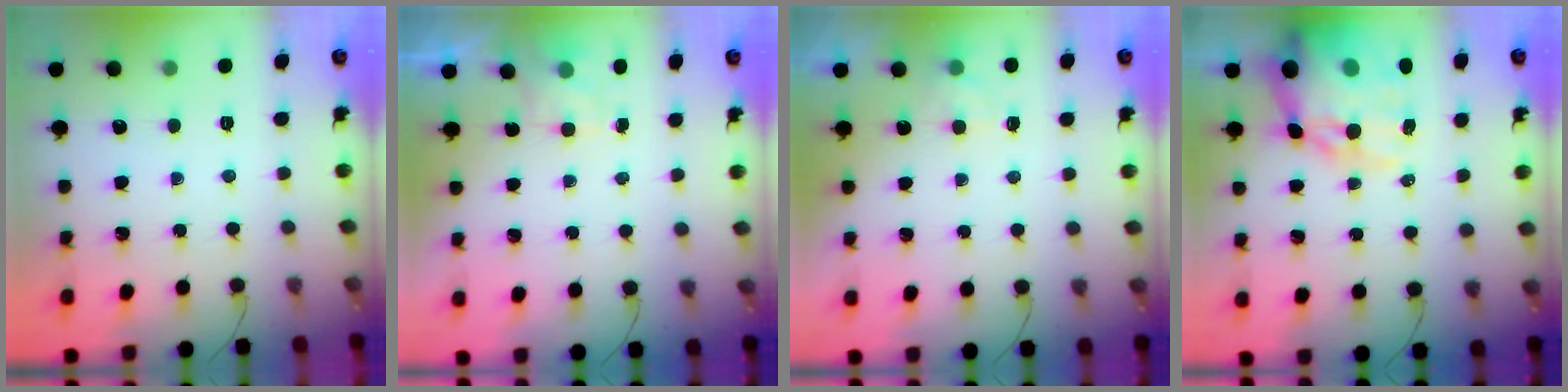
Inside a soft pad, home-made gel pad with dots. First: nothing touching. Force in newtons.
{"total": 1.4, "press": 0.7, "slide": 1.2}
{"total": 2.0, "press": 1.5, "slide": 1.3}
{"total": 21.4, "press": 20.9, "slide": 4.6}